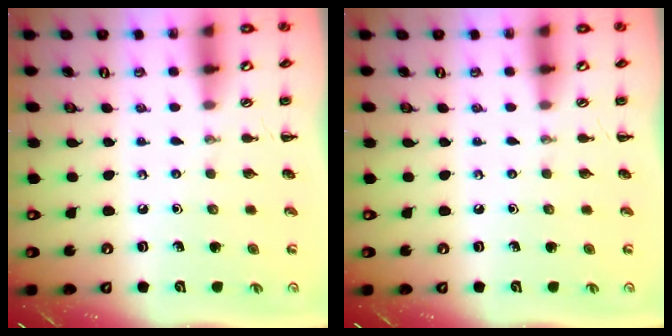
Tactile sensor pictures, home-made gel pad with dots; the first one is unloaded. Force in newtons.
{"total": 0.0}